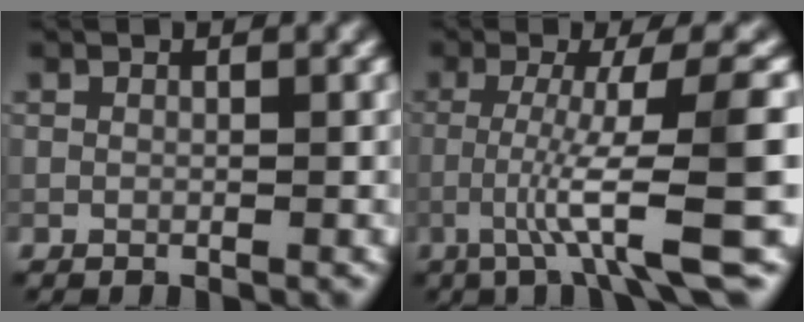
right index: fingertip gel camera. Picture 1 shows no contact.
{"total": 8.5, "force": [-2.8, 0.5, 8.1], "torque": [-0.129, 0.011, -0.043]}